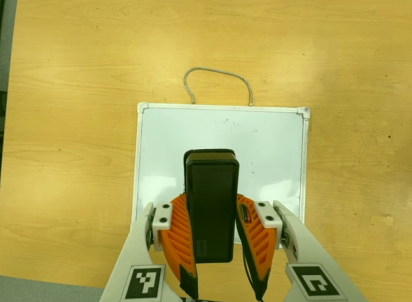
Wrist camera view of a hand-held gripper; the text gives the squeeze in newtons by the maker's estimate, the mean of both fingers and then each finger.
{"total": 5.9, "left": 5.1, "right": 6.6}